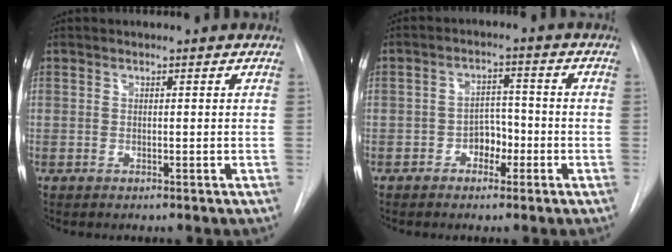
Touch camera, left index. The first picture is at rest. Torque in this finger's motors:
{"motor_torque": [0.18, 0.18, -0.01, 0.00]}